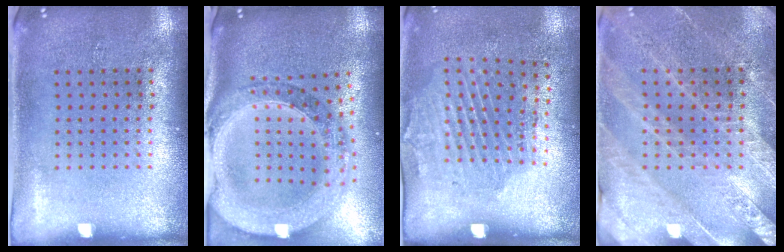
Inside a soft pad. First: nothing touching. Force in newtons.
{"total": 2.5, "press": 2.2, "slide": 1.2}
{"total": 2.0, "press": 1.2, "slide": 1.6}
{"total": 2.8, "press": 2.7, "slide": 0.7}